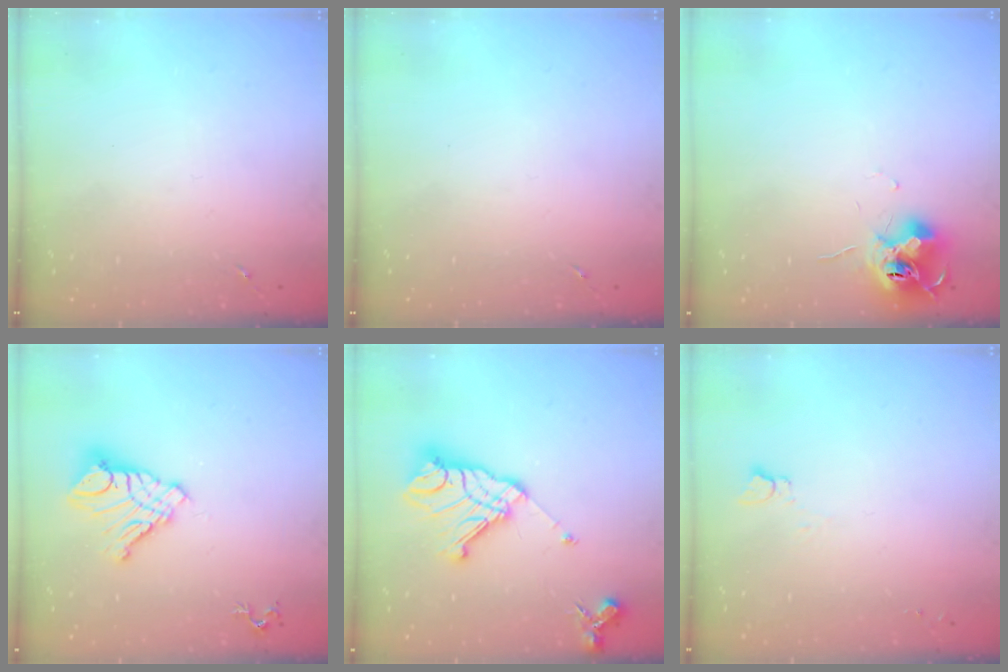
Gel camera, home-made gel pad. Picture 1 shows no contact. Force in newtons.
{"total": 0.0}
{"total": 12.3, "press": 12.3, "slide": 0.8}
{"total": 12.8, "press": 12.7, "slide": 1.4}
{"total": 17.5, "press": 17.3, "slide": 2.0}
{"total": 2.7, "press": 2.7, "slide": 0.3}